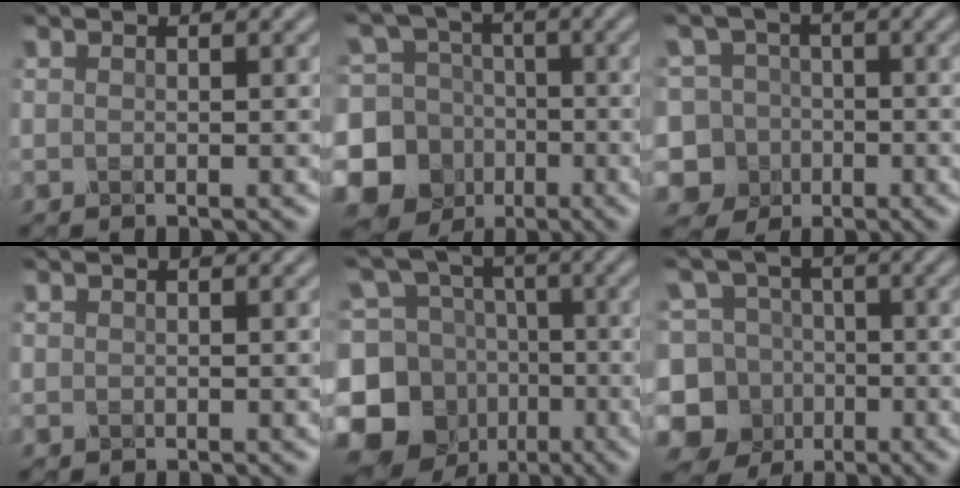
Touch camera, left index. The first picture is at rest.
{"total": 14.4, "force": [-3.9, 13.4, 3.7], "torque": [-0.113, -0.006, -0.084]}
{"total": 9.9, "force": [-3.7, 8.9, 2.2], "torque": [-0.052, 0.008, -0.097]}
{"total": 0.0}
{"total": 13.3, "force": [-4.5, 11.6, 4.5], "torque": [-0.141, -0.004, -0.092]}
{"total": 13.5, "force": [-4.5, 12.3, 3.2], "torque": [-0.102, 0.000, -0.090]}